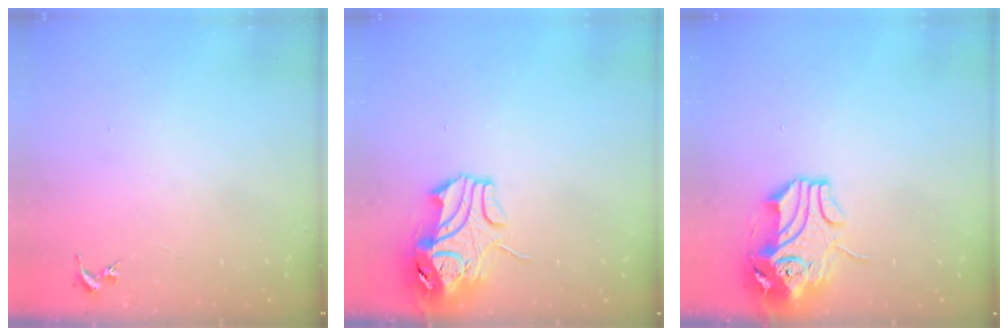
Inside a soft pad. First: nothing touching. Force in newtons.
{"total": 11.9, "press": 11.8, "slide": 1.7}
{"total": 12.3, "press": 12.1, "slide": 2.2}